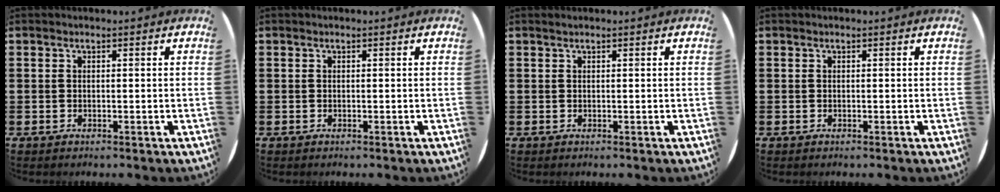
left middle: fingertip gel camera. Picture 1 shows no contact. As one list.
[{"total": 0.0}, {"total": 0.0}, {"total": 0.0}]